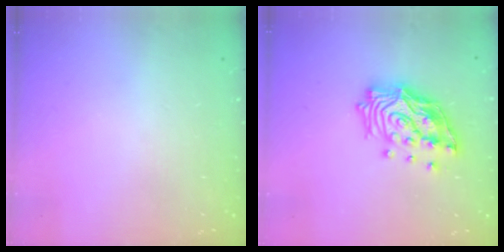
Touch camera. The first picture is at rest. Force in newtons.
{"total": 17.7, "press": 17.6, "slide": 2.0}